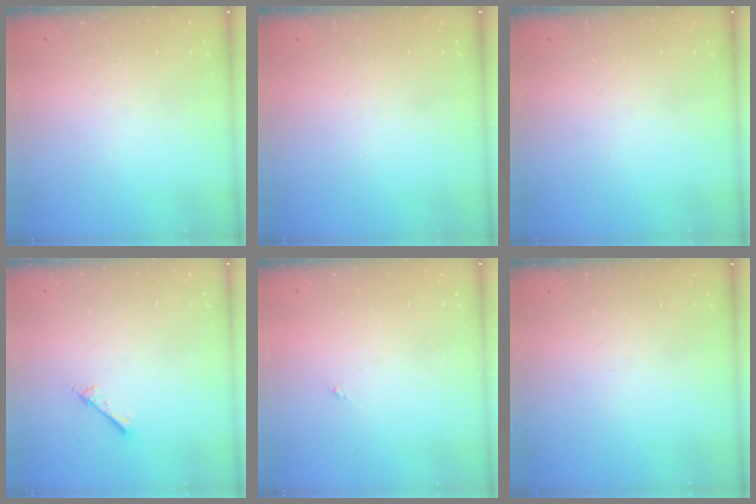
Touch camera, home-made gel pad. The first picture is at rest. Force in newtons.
{"total": 0.0}
{"total": 0.0}
{"total": 2.6, "press": 2.6, "slide": 0.3}
{"total": 0.0}
{"total": 0.0}